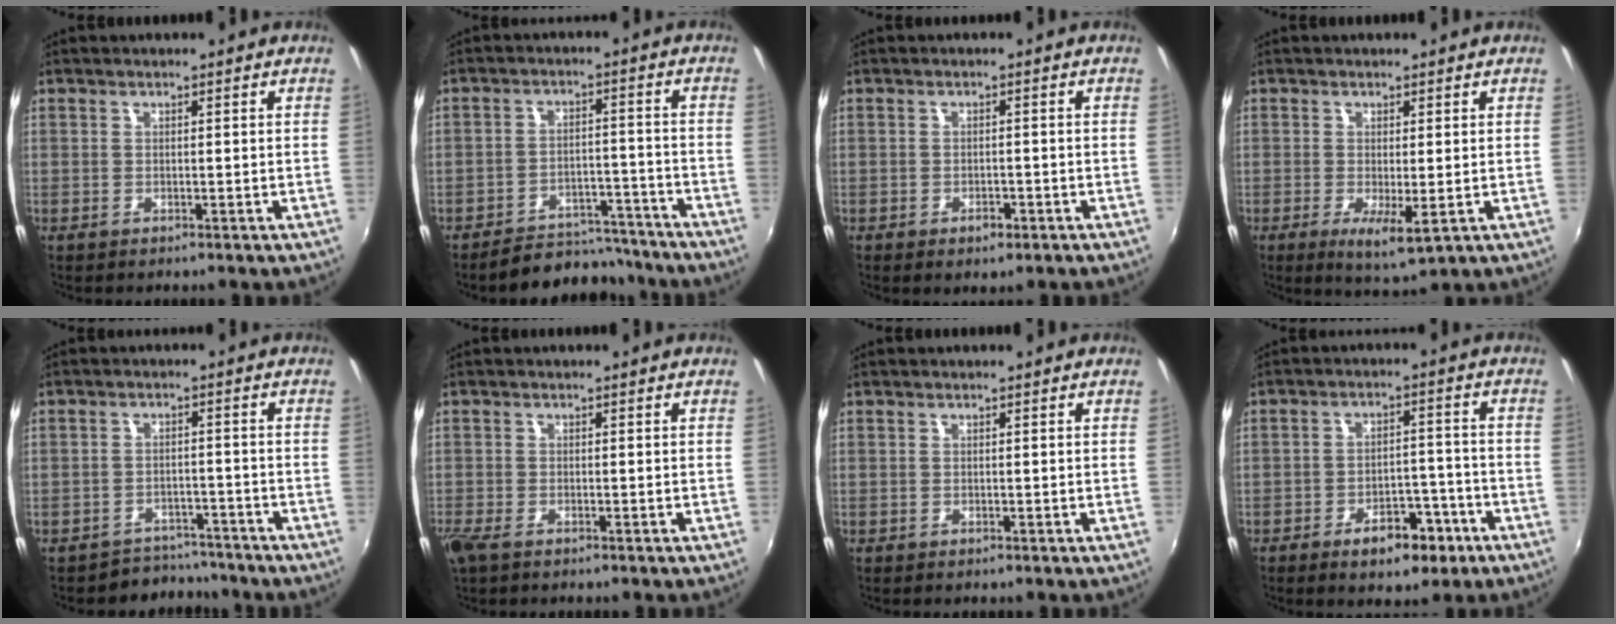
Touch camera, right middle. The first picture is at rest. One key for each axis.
{"total": 11.2, "fx": -10.3, "fy": 3.8, "fz": 2.1, "tx": -0.053, "ty": 0.023, "tz": -0.135}
{"total": 2.6, "fx": -1.5, "fy": 1.4, "fz": 1.6, "tx": -0.031, "ty": -0.005, "tz": -0.023}
{"total": 5.1, "fx": -1.4, "fy": 1.2, "fz": 4.8, "tx": -0.087, "ty": -0.021, "tz": -0.018}
{"total": 5.3, "fx": -4.5, "fy": 2.7, "fz": -1.0, "tx": 0.012, "ty": 0.022, "tz": -0.066}
{"total": 3.1, "fx": -2.0, "fy": 1.1, "fz": 2.0, "tx": -0.047, "ty": -0.011, "tz": -0.040}
{"total": 0.0}
{"total": 8.4, "fx": -5.1, "fy": 4.2, "fz": 5.2, "tx": -0.090, "ty": 0.012, "tz": -0.062}